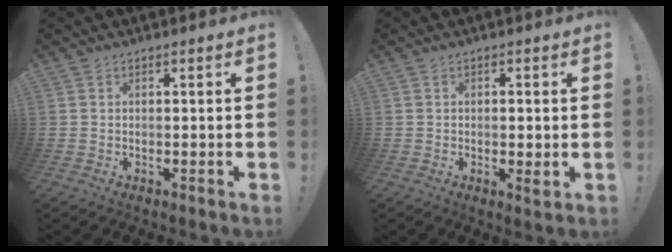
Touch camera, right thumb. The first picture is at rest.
{"total": 2.2, "force": [-0.1, 0.4, 2.2], "torque": [-0.027, -0.003, -0.004]}